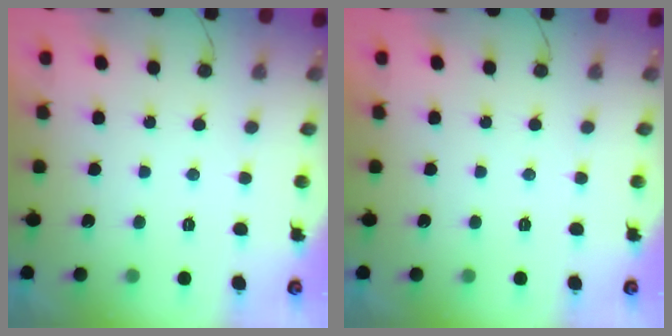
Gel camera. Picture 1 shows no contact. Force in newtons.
{"total": 0.0}